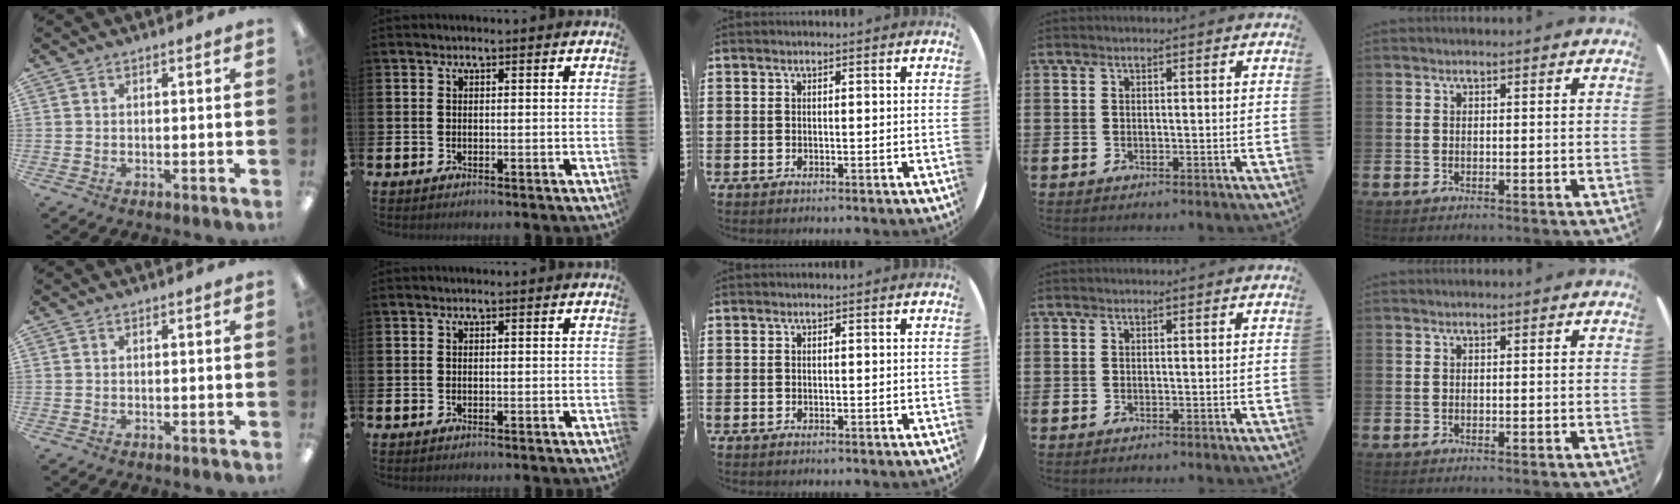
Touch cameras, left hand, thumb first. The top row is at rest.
{}